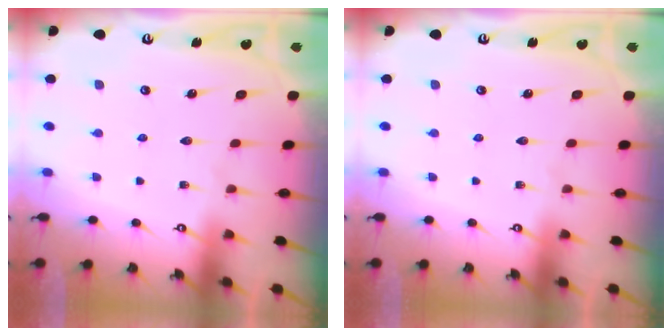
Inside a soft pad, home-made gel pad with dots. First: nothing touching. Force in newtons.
{"total": 0.0}